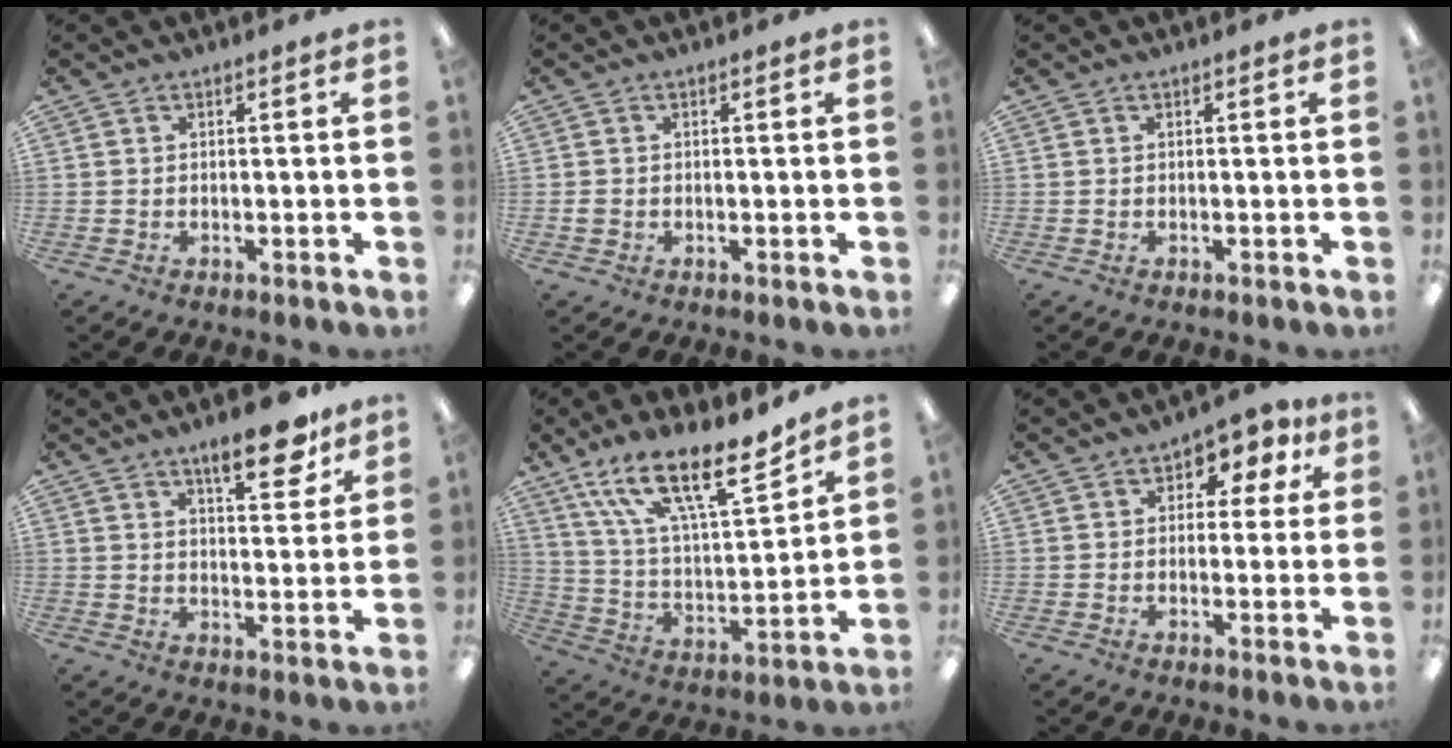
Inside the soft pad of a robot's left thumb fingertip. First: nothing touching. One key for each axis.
{"total": 1.0, "fx": -0.2, "fy": 0.9, "fz": 0.4, "tx": -0.006, "ty": 0.004, "tz": -0.005}
{"total": 0.0}
{"total": 11.1, "fx": 7.5, "fy": 3.7, "fz": 7.3, "tx": -0.087, "ty": -0.041, "tz": 0.121}
{"total": 19.6, "fx": 14.0, "fy": 6.1, "fz": 12.3, "tx": -0.215, "ty": -0.082, "tz": 0.241}
{"total": 5.2, "fx": 2.1, "fy": 3.8, "fz": 2.8, "tx": -0.034, "ty": 0.000, "tz": 0.032}